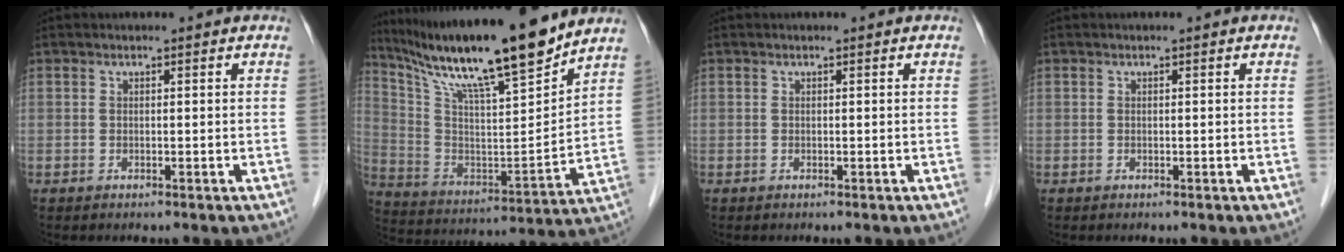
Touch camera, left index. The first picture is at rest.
{"total": 21.3, "force": [17.4, 0.9, 12.3], "torque": [-0.217, -0.001, 0.300]}
{"total": 0.0}
{"total": 0.0}